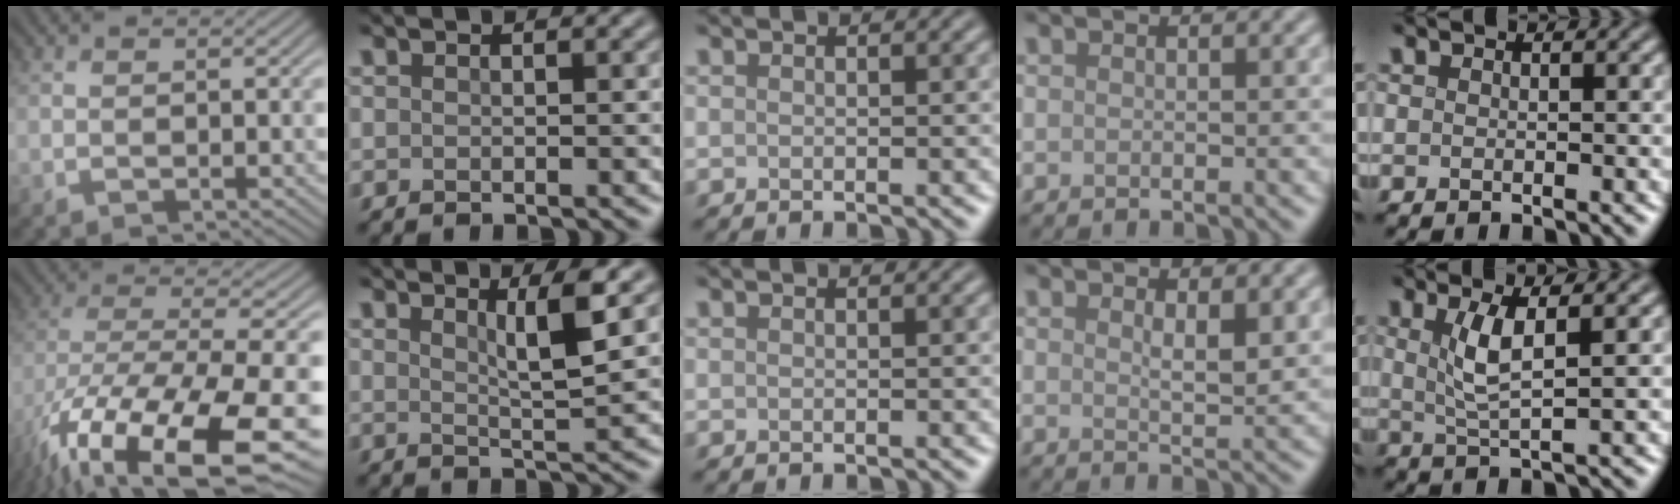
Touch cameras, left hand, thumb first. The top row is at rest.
{"thumb": {"total": 17.7, "force": [-9.4, 5.8, 13.8], "torque": [-0.283, -0.040, -0.144]}, "index": {"total": 3.5, "force": [1.6, 0.5, 3.1], "torque": [-0.045, -0.003, 0.028]}, "ring": {"total": 2.1, "force": [1.1, 0.6, 1.7], "torque": [-0.028, -0.007, 0.022]}, "little": {"total": 3.4, "force": [1.1, 0.7, 3.2], "torque": [-0.064, -0.002, 0.024]}}